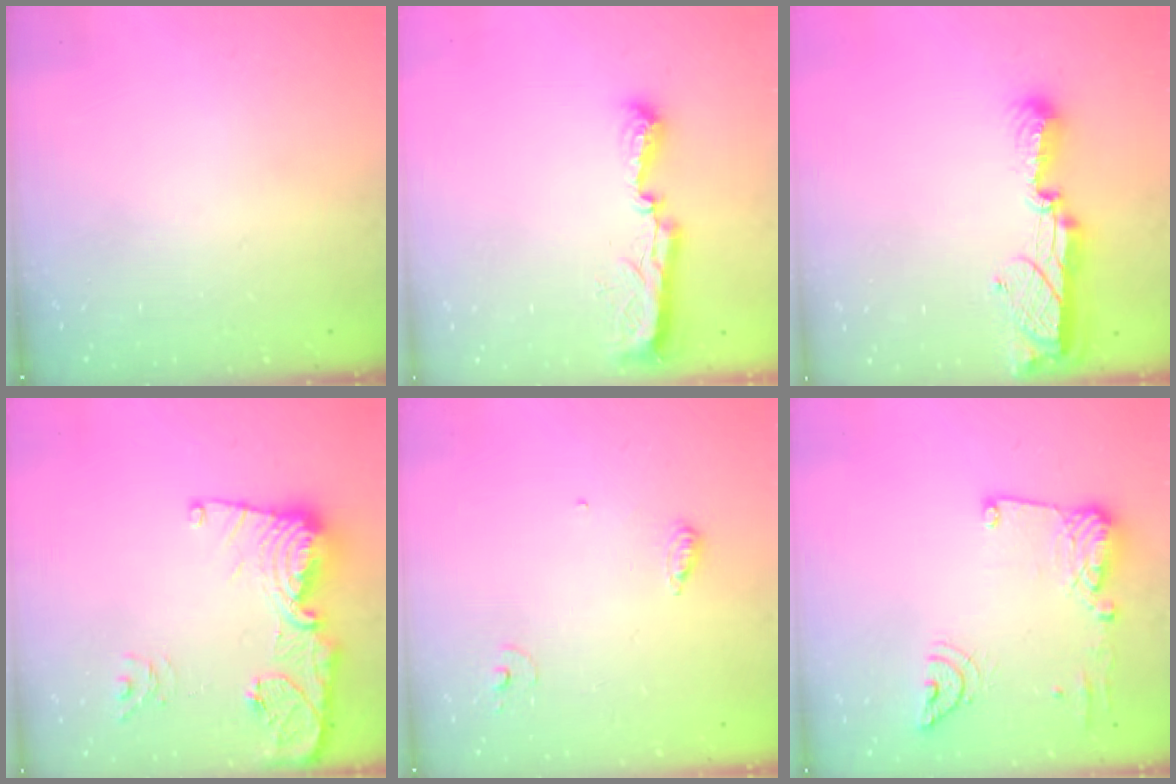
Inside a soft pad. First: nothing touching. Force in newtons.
{"total": 8.3, "press": 8.3, "slide": 0.9}
{"total": 9.9, "press": 9.7, "slide": 2.0}
{"total": 17.1, "press": 17.0, "slide": 1.9}
{"total": 6.4, "press": 6.4, "slide": 0.5}
{"total": 14.2, "press": 14.0, "slide": 1.8}